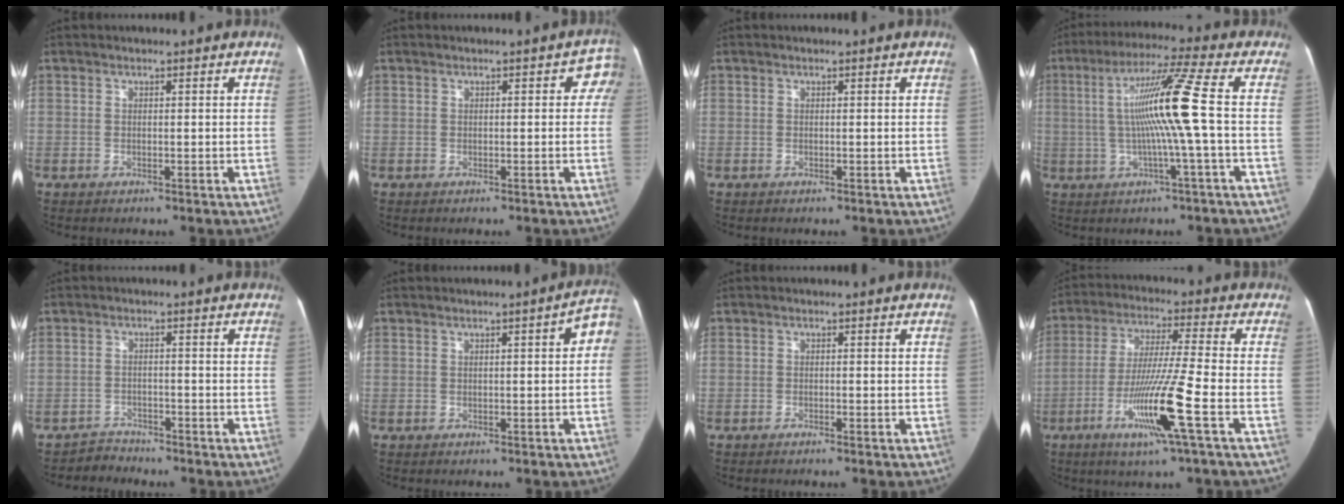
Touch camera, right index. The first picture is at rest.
{"total": 2.8, "force": [0.7, 1.7, 2.1], "torque": [-0.003, 0.013, -0.001]}
{"total": 0.0}
{"total": 11.3, "force": [0.0, -2.1, 11.1], "torque": [-0.204, 0.009, 0.001]}
{"total": 2.8, "force": [-2.2, 0.9, -1.4], "torque": [0.029, -0.002, -0.041]}
{"total": 3.7, "force": [0.6, 0.8, 3.5], "torque": [-0.034, 0.012, 0.001]}
{"total": 0.5, "force": [-0.5, -0.1, 0.1], "torque": [-0.005, -0.001, -0.010]}
{"total": 12.7, "force": [-4.8, -1.4, 11.6], "torque": [-0.225, -0.023, -0.094]}